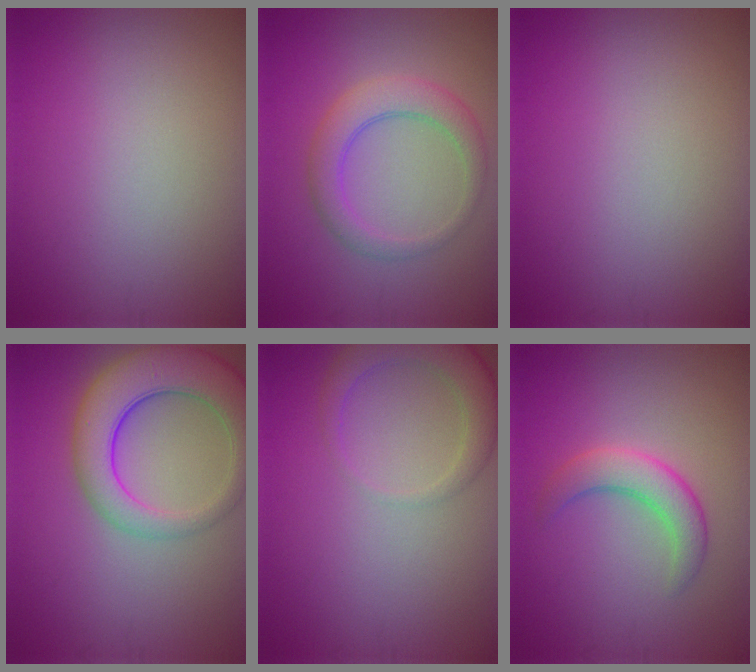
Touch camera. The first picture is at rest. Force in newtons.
{"total": 3.9, "press": 3.9, "slide": 0.2}
{"total": 0.0}
{"total": 7.3, "press": 7.3, "slide": 0.5}
{"total": 3.5, "press": 3.5, "slide": 0.2}
{"total": 3.6, "press": 3.6, "slide": 0.2}